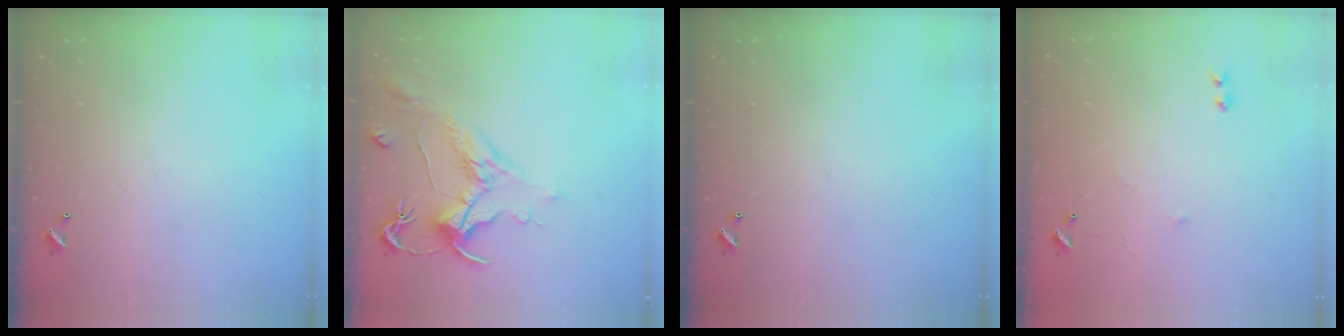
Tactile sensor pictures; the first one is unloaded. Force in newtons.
{"total": 1.6, "press": 0.7, "slide": 1.4}
{"total": 0.0}
{"total": 6.7, "press": 6.7, "slide": 0.7}